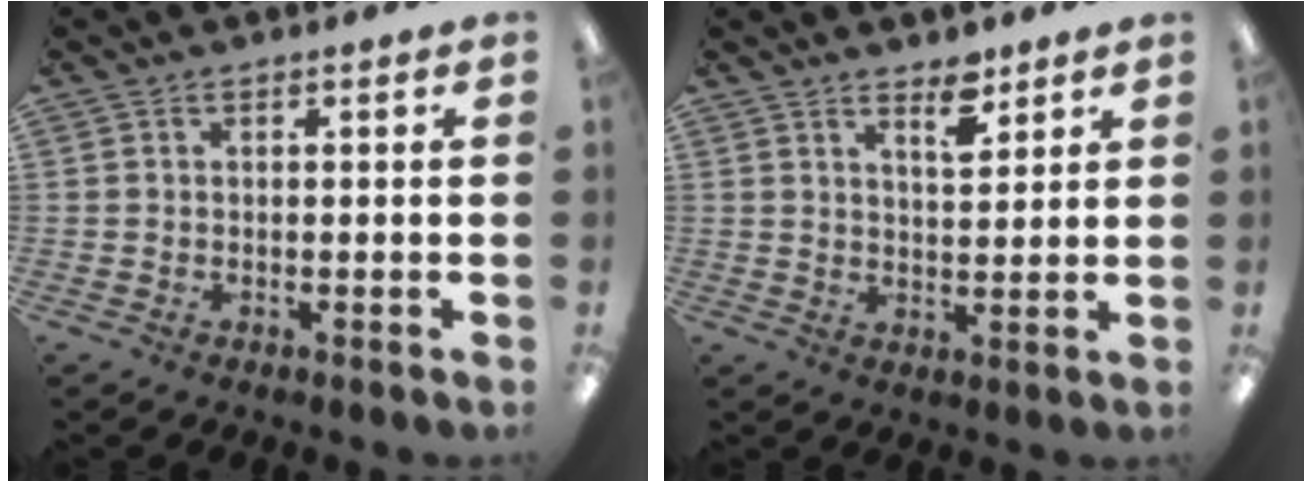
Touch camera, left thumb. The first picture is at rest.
{"total": 5.7, "force": [4.3, 2.2, 3.0], "torque": [-0.029, -0.027, 0.070]}